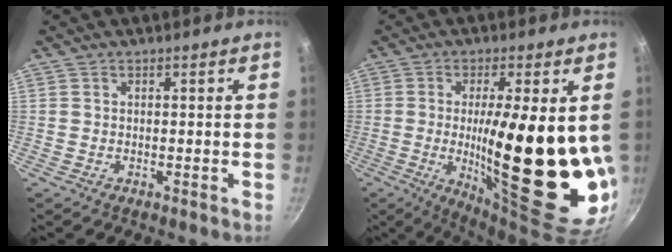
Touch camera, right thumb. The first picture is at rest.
{"total": 23.4, "force": [0.0, 6.4, 22.6], "torque": [-0.323, -0.038, 0.010]}